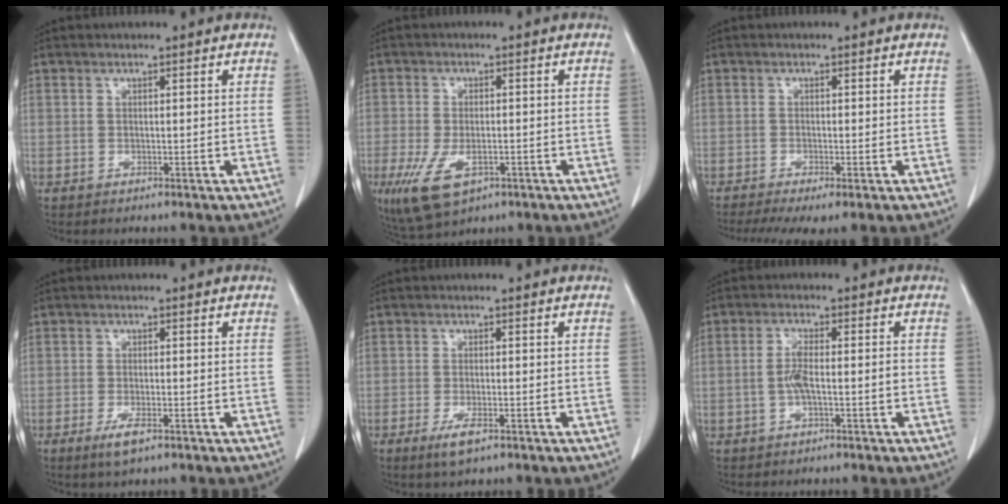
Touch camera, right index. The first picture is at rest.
{"total": 8.3, "force": [-3.7, 4.1, 6.1], "torque": [-0.121, -0.011, -0.055]}
{"total": 6.0, "force": [-4.1, 1.0, 4.2], "torque": [-0.070, -0.016, -0.068]}
{"total": 3.1, "force": [-1.8, 0.7, 2.5], "torque": [-0.050, -0.004, -0.029]}
{"total": 3.4, "force": [-1.9, 0.8, 2.7], "torque": [-0.054, -0.005, -0.031]}
{"total": 3.7, "force": [-0.9, 0.6, 3.6], "torque": [-0.072, 0.005, -0.016]}